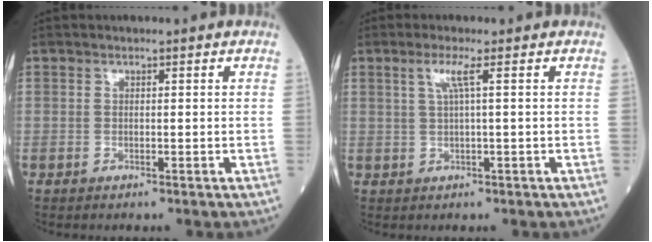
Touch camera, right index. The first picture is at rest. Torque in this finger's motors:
{"motor_torque": [0.37, 0.24, 0.31, 0.08]}